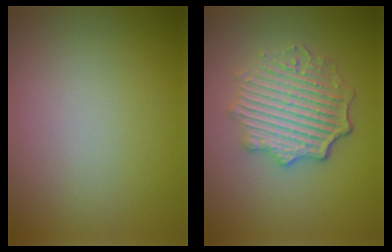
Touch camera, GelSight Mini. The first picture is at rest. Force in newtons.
{"total": 5.7, "press": 4.4, "slide": 3.5}